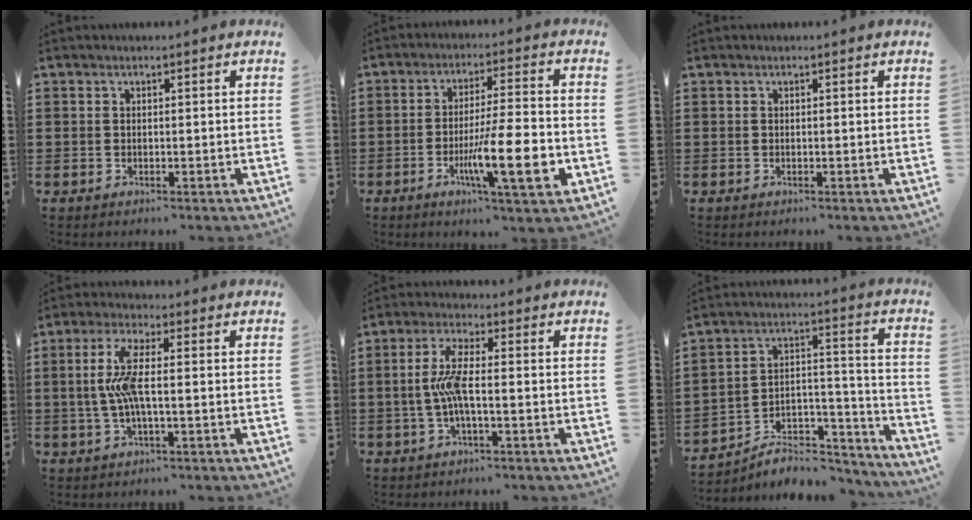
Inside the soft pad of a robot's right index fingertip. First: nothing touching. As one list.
[{"total": 12.7, "force": [-3.9, 2.0, 11.9], "torque": [-0.204, -0.011, -0.068]}, {"total": 0.0}, {"total": 6.8, "force": [-0.5, 1.6, 6.6], "torque": [-0.155, -0.010, -0.022]}, {"total": 5.8, "force": [-1.1, 1.2, 5.5], "torque": [-0.128, -0.006, -0.030]}, {"total": 6.2, "force": [-5.2, 2.8, 1.8], "torque": [-0.027, 0.014, -0.099]}]